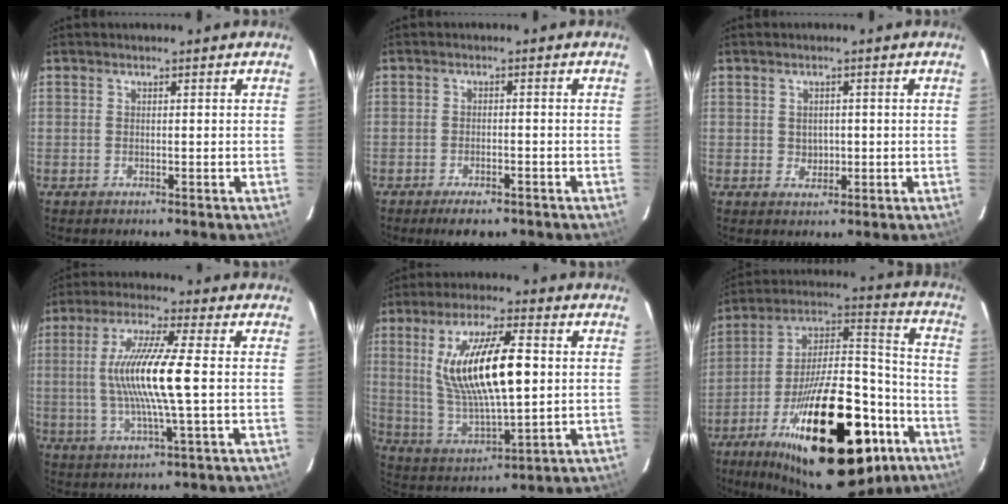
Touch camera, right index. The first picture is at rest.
{"total": 5.1, "force": [-3.7, 2.0, 2.9], "torque": [-0.061, -0.009, -0.052]}
{"total": 2.4, "force": [0.0, 2.3, 0.8], "torque": [-0.010, 0.003, 0.006]}
{"total": 13.0, "force": [-0.1, 0.4, 13.0], "torque": [-0.247, -0.003, -0.002]}
{"total": 17.6, "force": [3.0, 5.5, 16.4], "torque": [-0.311, 0.000, 0.068]}
{"total": 34.5, "force": [-18.3, 14.7, 25.2], "torque": [-0.404, 0.021, -0.264]}